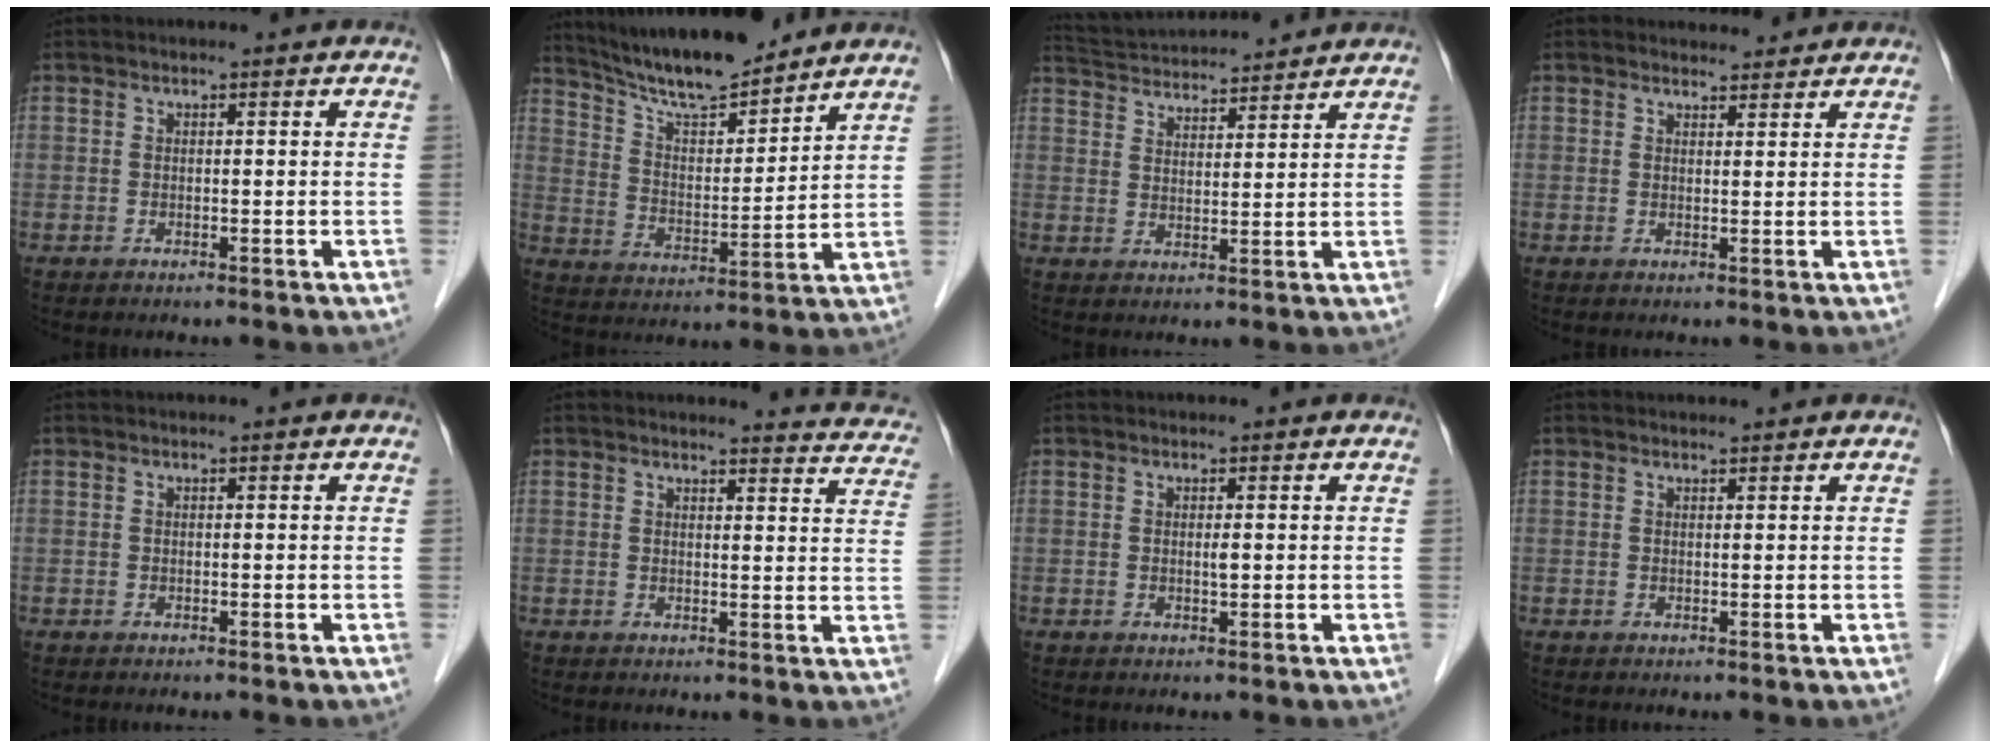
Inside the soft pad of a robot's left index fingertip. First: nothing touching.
{"total": 13.1, "force": [12.0, 1.4, 5.2], "torque": [-0.094, 0.004, 0.212]}
{"total": 13.0, "force": [12.4, 1.5, 3.7], "torque": [-0.077, 0.034, 0.197]}
{"total": 2.9, "force": [2.7, 0.9, 0.1], "torque": [-0.006, 0.005, 0.036]}
{"total": 0.0}
{"total": 9.9, "force": [9.8, 1.0, 0.8], "torque": [0.017, -0.055, 0.076]}
{"total": 0.6, "force": [0.1, 0.1, 0.6], "torque": [-0.015, -0.003, 0.001]}
{"total": 0.8, "force": [0.8, 0.1, 0.1], "torque": [-0.010, 0.004, 0.015]}